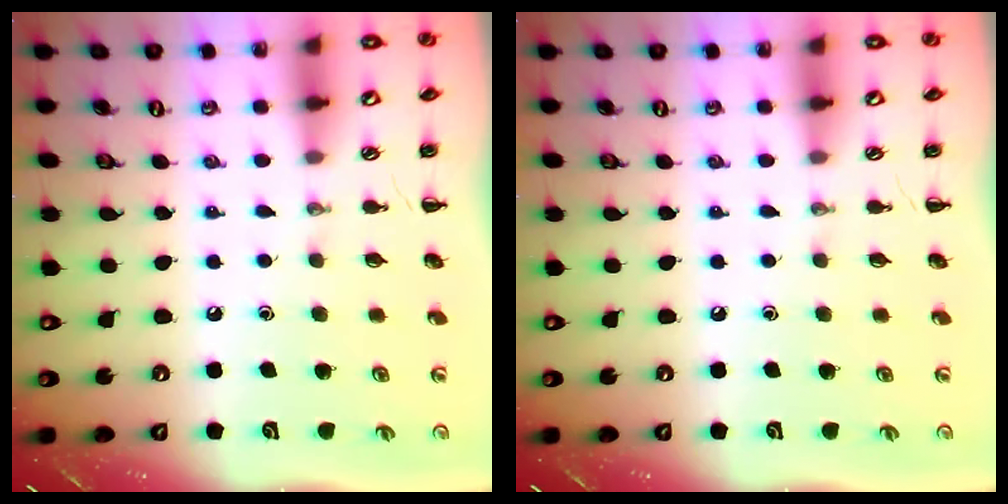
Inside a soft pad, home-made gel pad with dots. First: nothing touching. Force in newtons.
{"total": 0.0}